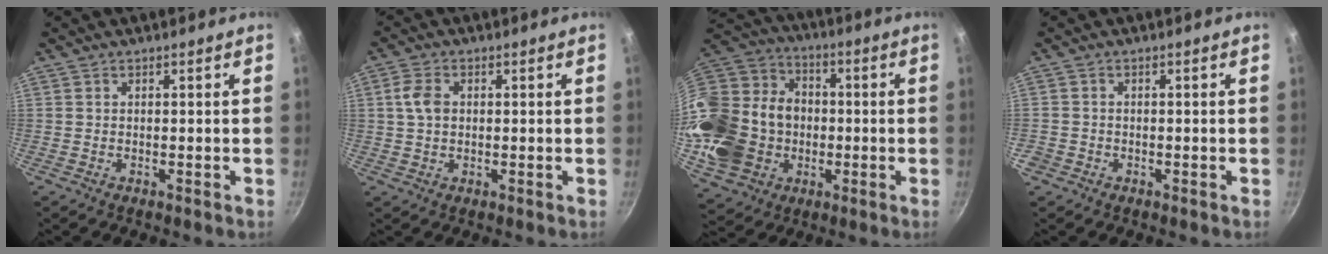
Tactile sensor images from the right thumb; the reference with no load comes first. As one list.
[{"total": 4.5, "force": [0.7, 3.1, 3.1], "torque": [-0.057, 0.006, 0.008]}, {"total": 25.5, "force": [-3.2, 20.8, 14.5], "torque": [-0.281, 0.047, -0.036]}, {"total": 1.7, "force": [-0.9, 1.4, 0.4], "torque": [-0.009, 0.004, -0.014]}]